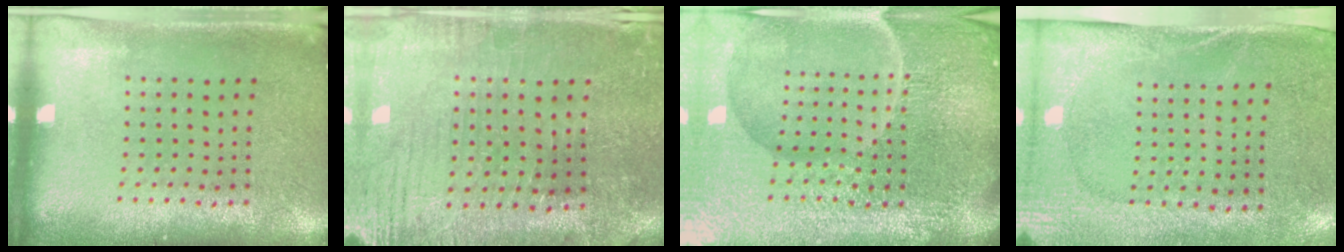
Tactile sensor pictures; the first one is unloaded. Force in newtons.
{"total": 0.9, "press": 0.8, "slide": 0.4}
{"total": 7.1, "press": 6.2, "slide": 3.4}
{"total": 2.7, "press": 2.2, "slide": 1.5}